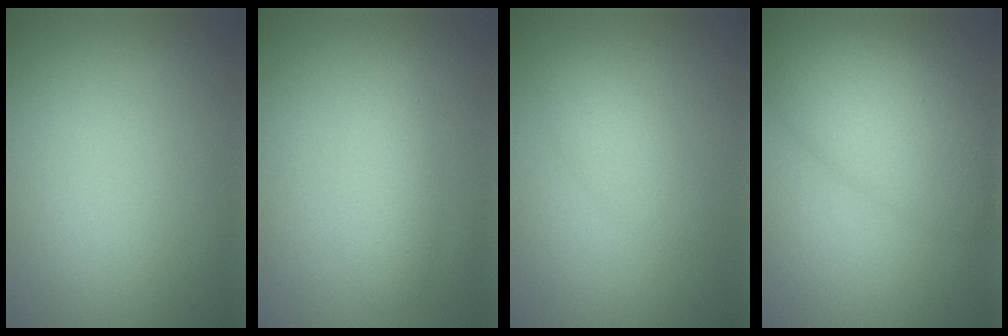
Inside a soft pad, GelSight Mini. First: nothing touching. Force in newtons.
{"total": 2.4, "press": 2.4, "slide": 0.0}
{"total": 2.2, "press": 2.2, "slide": 0.1}
{"total": 7.3, "press": 7.3, "slide": 0.1}